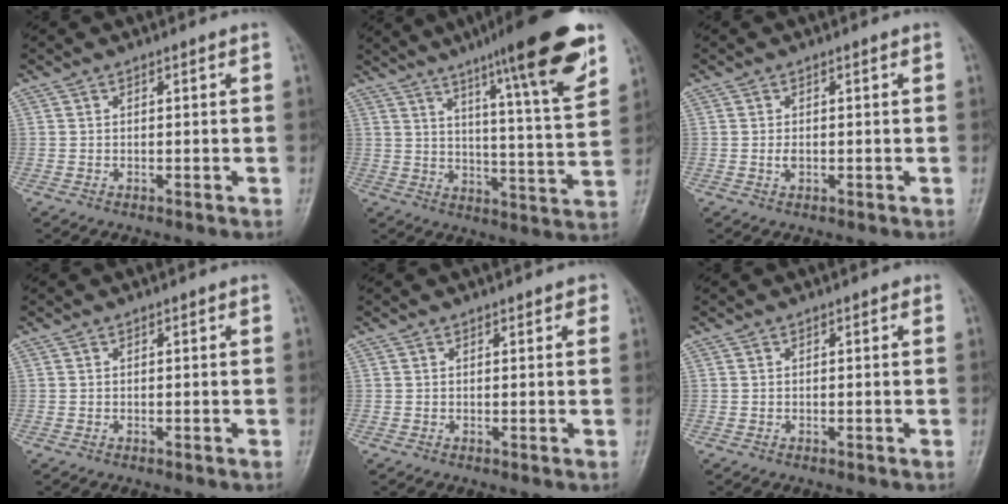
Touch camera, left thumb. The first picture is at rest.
{"total": 19.4, "force": [11.8, 2.1, 15.2], "torque": [-0.201, -0.052, 0.171]}
{"total": 1.4, "force": [0.0, 0.7, 1.2], "torque": [-0.018, -0.001, 0.002]}
{"total": 0.0}
{"total": 1.3, "force": [0.9, 0.7, 0.8], "torque": [-0.001, -0.001, 0.006]}
{"total": 0.0}